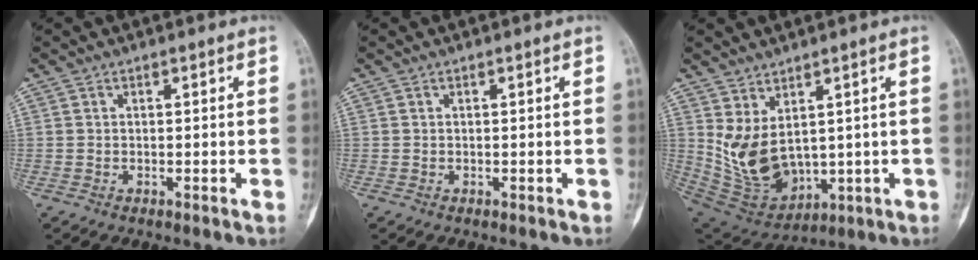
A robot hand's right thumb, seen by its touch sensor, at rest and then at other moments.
{"total": 0.0}
{"total": 12.5, "force": [2.1, 7.8, 9.5], "torque": [-0.154, -0.023, 0.074]}